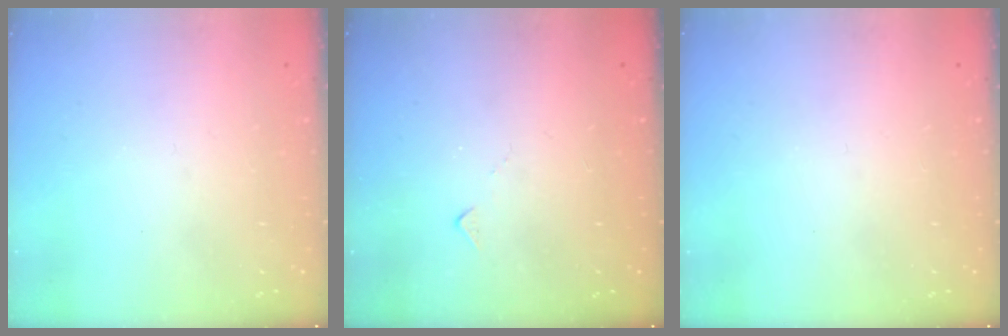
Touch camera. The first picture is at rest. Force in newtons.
{"total": 5.9, "press": 5.9, "slide": 0.6}
{"total": 0.0}